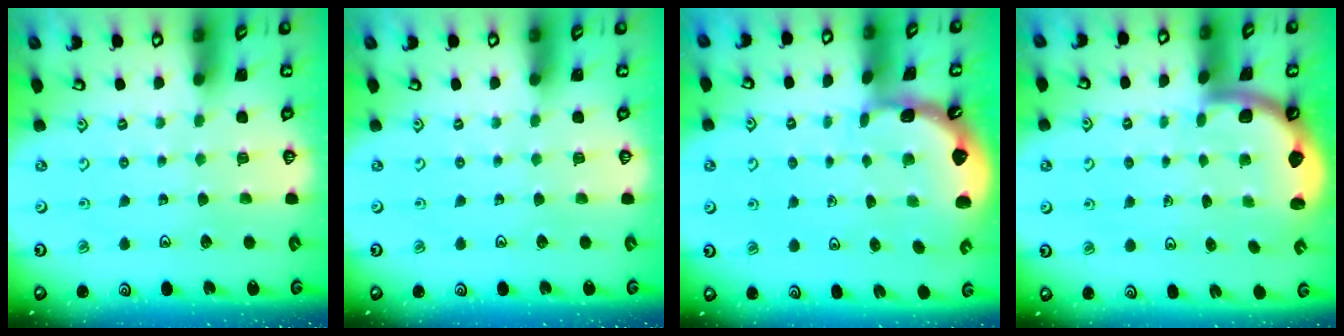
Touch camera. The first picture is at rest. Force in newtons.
{"total": 0.0}
{"total": 1.5, "press": 1.5, "slide": 0.2}
{"total": 1.9, "press": 1.9, "slide": 0.3}